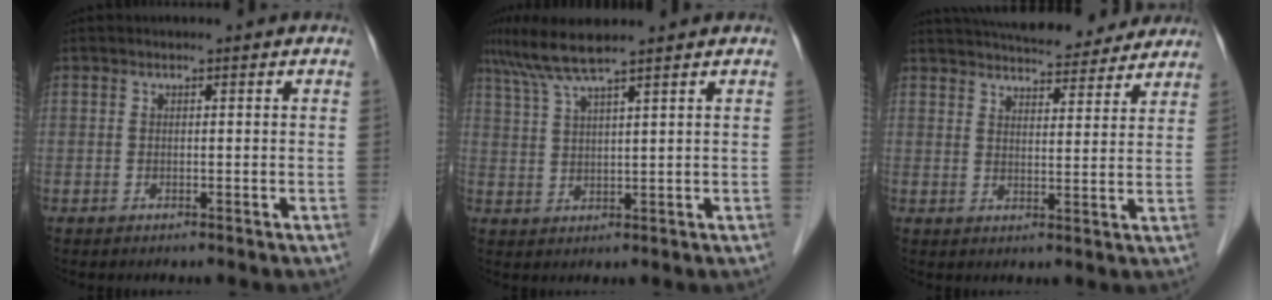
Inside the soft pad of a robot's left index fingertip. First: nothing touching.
{"total": 6.9, "force": [5.6, -0.8, 3.9], "torque": [-0.080, 0.021, 0.106]}
{"total": 20.8, "force": [18.9, 4.9, 7.1], "torque": [-0.114, 0.026, 0.250]}